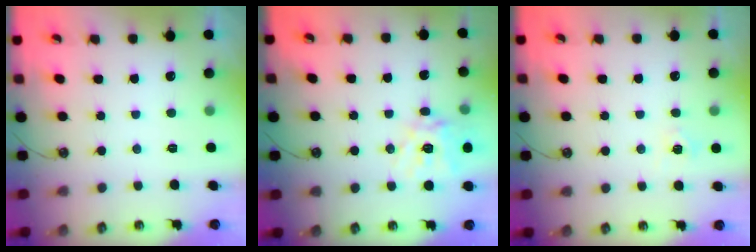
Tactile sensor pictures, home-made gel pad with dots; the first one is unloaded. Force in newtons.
{"total": 15.7, "press": 15.5, "slide": 2.0}
{"total": 6.6, "press": 6.6, "slide": 0.3}